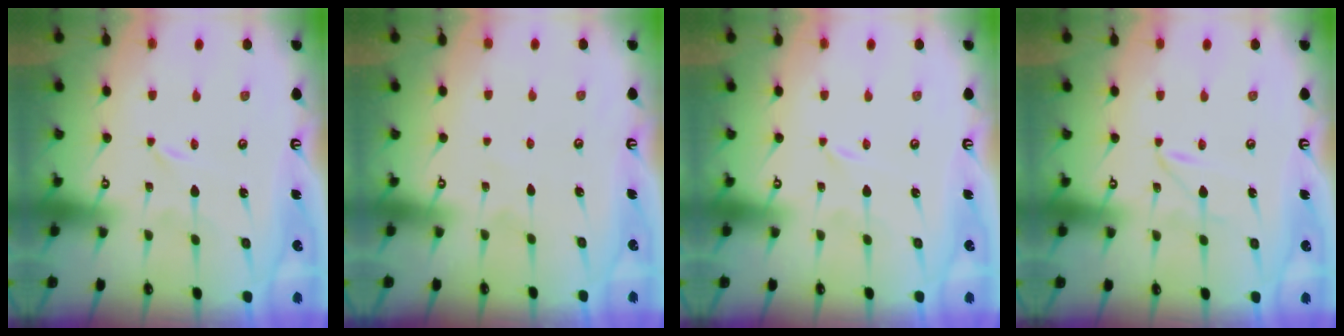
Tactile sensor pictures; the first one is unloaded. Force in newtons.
{"total": 2.2, "press": 2.2, "slide": 0.3}
{"total": 0.0}
{"total": 0.9, "press": 0.9, "slide": 0.1}